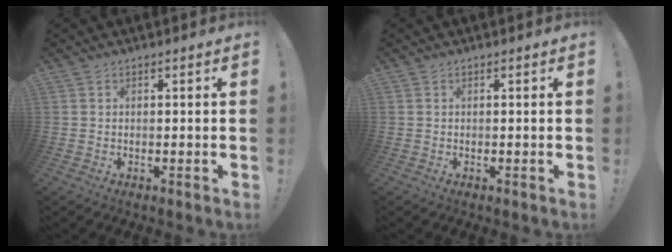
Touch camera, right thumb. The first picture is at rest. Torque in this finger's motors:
{"motor_torque": [0.00, 0.00, 0.00, 0.00, 0.00]}